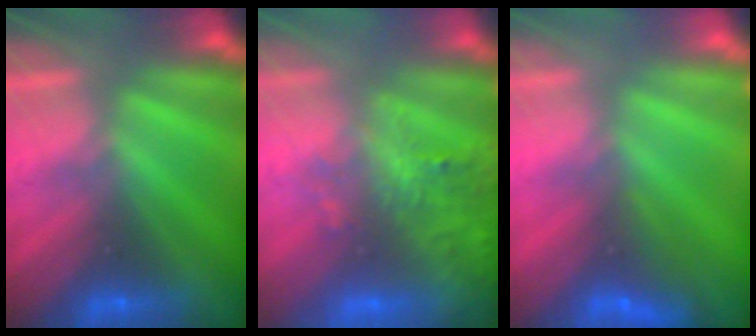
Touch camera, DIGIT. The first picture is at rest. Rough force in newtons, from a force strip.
{"total": 9.5}
{"total": 3.8}